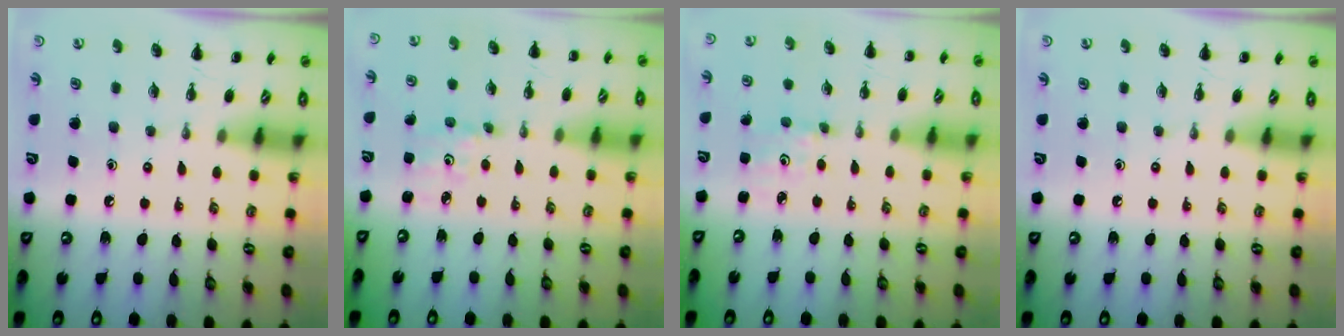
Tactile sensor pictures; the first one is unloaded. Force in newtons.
{"total": 1.9, "press": 1.9, "slide": 0.4}
{"total": 1.5, "press": 1.4, "slide": 0.5}
{"total": 0.0}